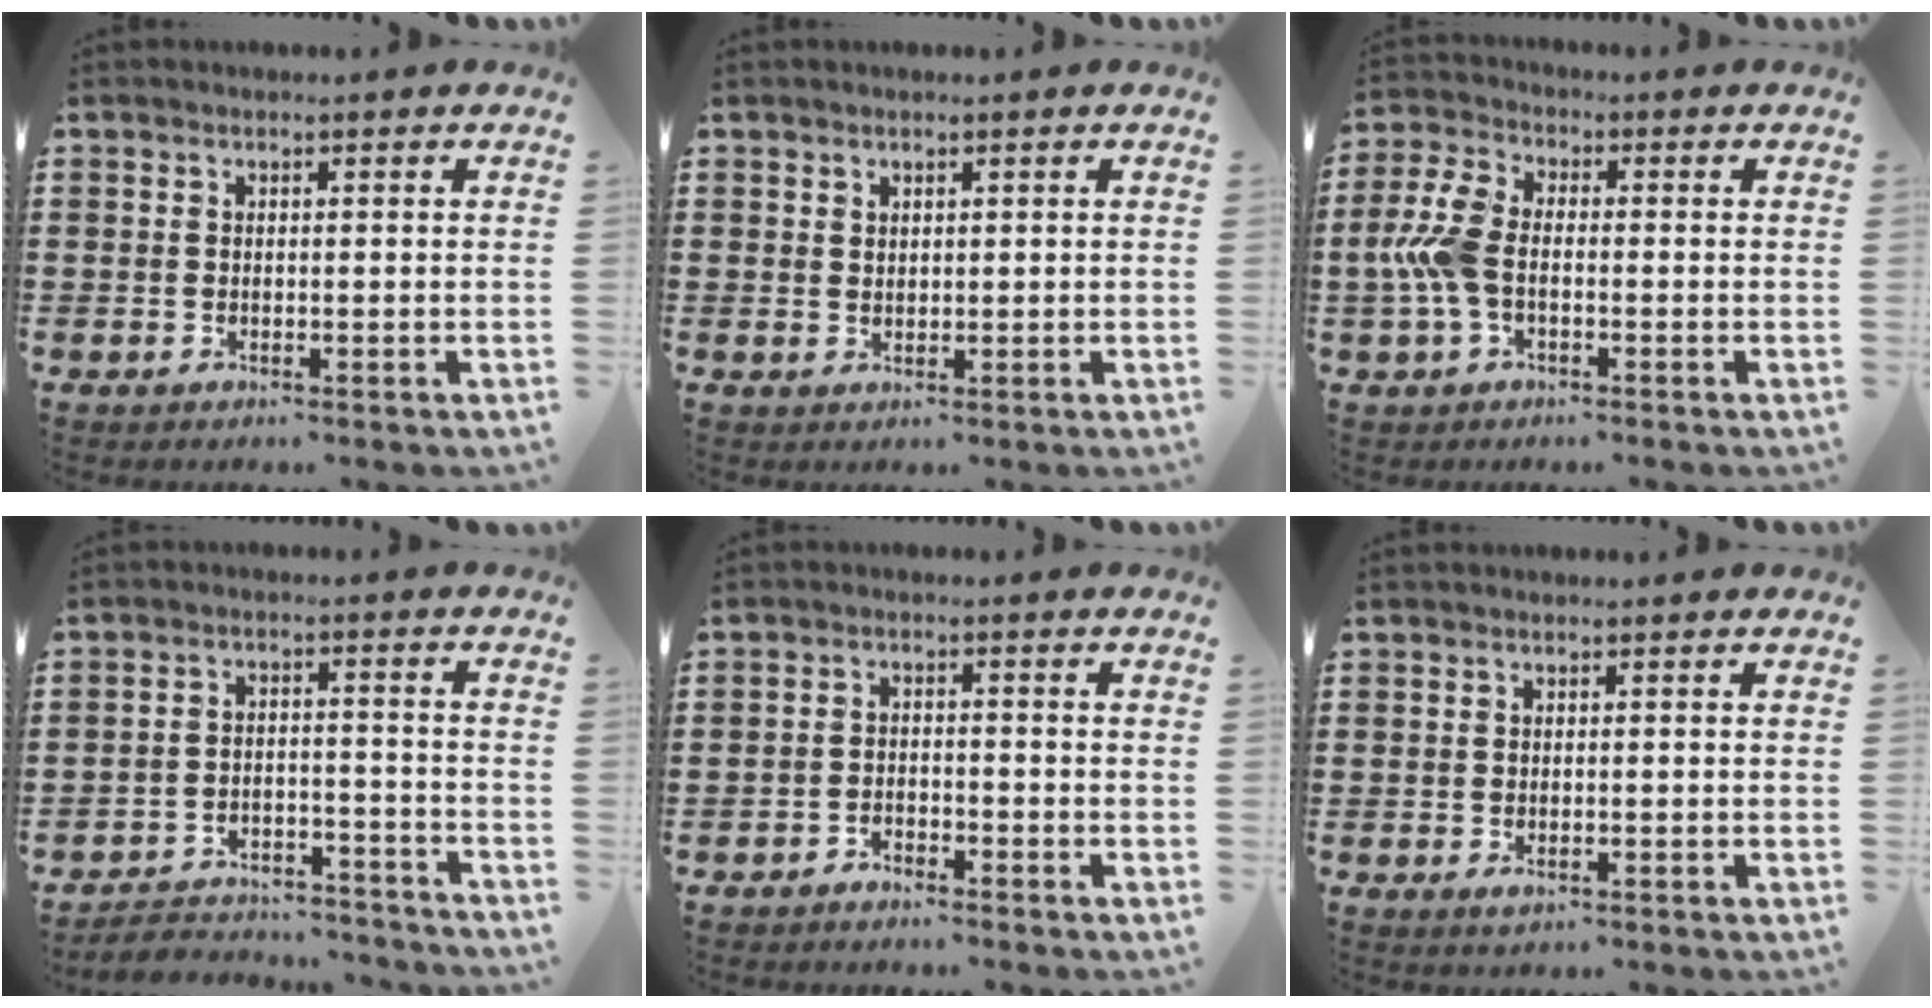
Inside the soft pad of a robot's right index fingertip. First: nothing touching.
{"total": 1.3, "force": [1.1, 0.7, 0.2], "torque": [-0.005, 0.003, 0.022]}
{"total": 6.9, "force": [-0.9, 4.0, 5.5], "torque": [-0.151, -0.003, -0.027]}
{"total": 4.1, "force": [-3.9, 1.0, 0.6], "torque": [-0.020, 0.007, -0.083]}
{"total": 1.7, "force": [-1.7, 0.3, -0.2], "torque": [-0.004, 0.006, -0.038]}
{"total": 0.6, "force": [-0.2, 0.3, 0.4], "torque": [-0.009, -0.003, -0.003]}